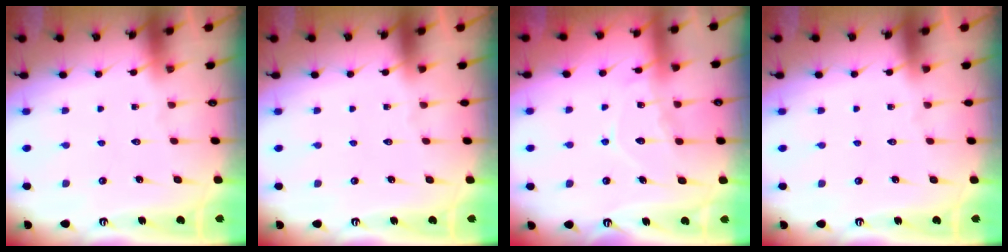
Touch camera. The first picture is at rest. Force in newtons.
{"total": 0.0}
{"total": 10.3, "press": 10.3, "slide": 0.6}
{"total": 0.0}